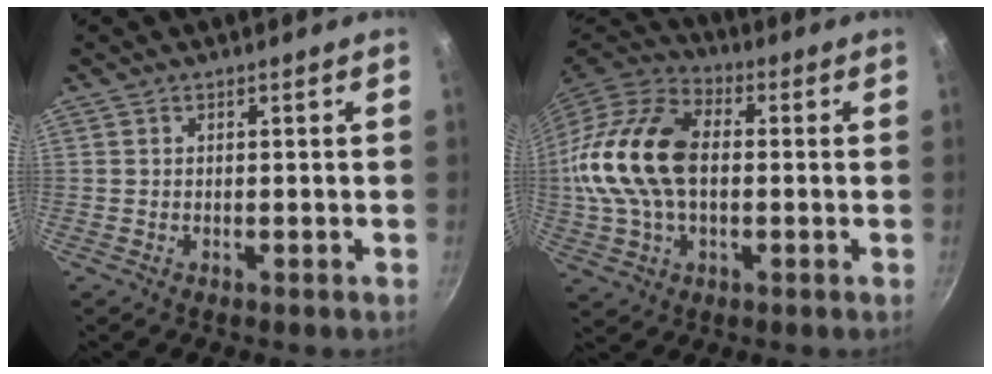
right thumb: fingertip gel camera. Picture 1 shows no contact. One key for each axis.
{"total": 20.2, "fx": 0.7, "fy": 13.0, "fz": 15.3, "tx": -0.292, "ty": 0.031, "tz": 0.002}